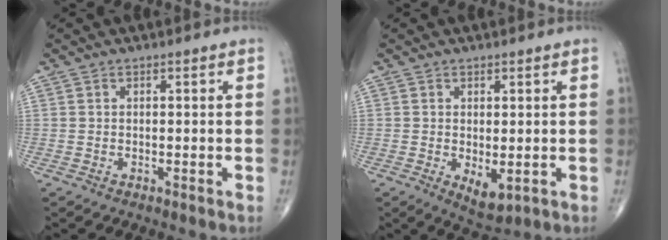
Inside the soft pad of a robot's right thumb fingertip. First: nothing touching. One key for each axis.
{"total": 4.4, "fx": -0.8, "fy": 2.2, "fz": 3.8, "tx": -0.053, "ty": -0.014, "tz": -0.002}